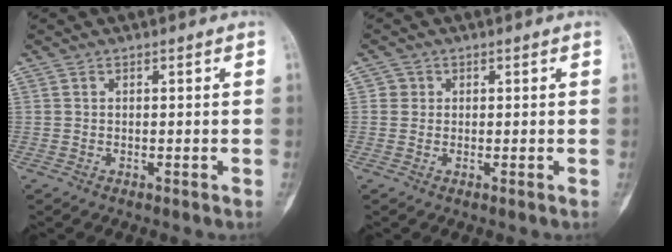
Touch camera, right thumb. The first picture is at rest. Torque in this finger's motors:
{"motor_torque": [-0.73, -0.22, -0.10, 0.37, -0.04]}